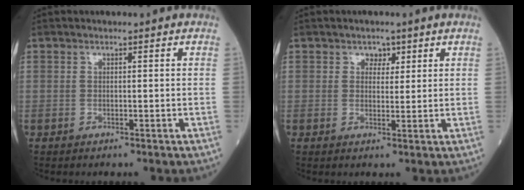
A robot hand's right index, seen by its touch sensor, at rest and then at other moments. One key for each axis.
{"total": 2.1, "fx": 1.2, "fy": 1.6, "fz": 0.8, "tx": -0.006, "ty": -0.001, "tz": 0.015}